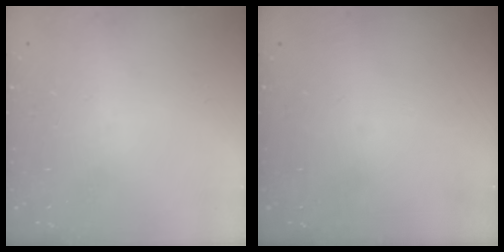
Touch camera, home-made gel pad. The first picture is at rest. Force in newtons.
{"total": 0.0}